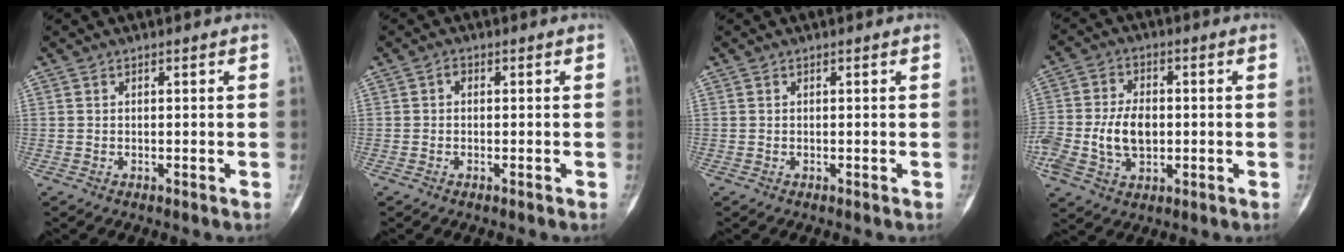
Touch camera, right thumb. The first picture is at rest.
{"total": 1.0, "force": [-0.1, 0.7, 0.7], "torque": [-0.008, 0.005, -0.007]}
{"total": 0.0}
{"total": 10.8, "force": [-1.2, 7.1, 8.0], "torque": [-0.152, 0.012, -0.018]}